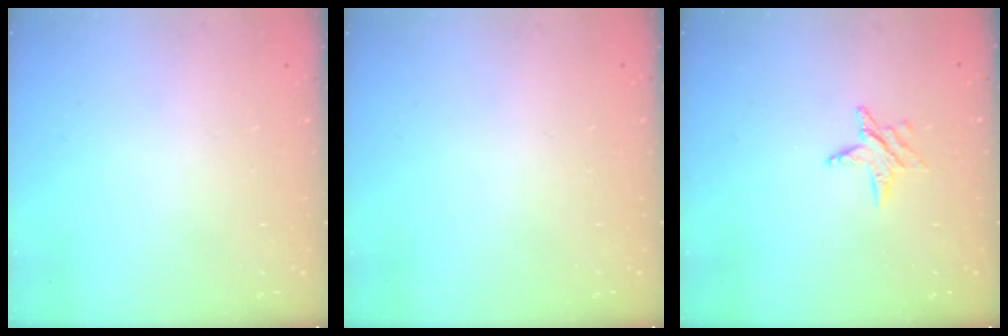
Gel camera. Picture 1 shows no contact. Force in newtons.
{"total": 0.0}
{"total": 4.7, "press": 4.7, "slide": 0.5}